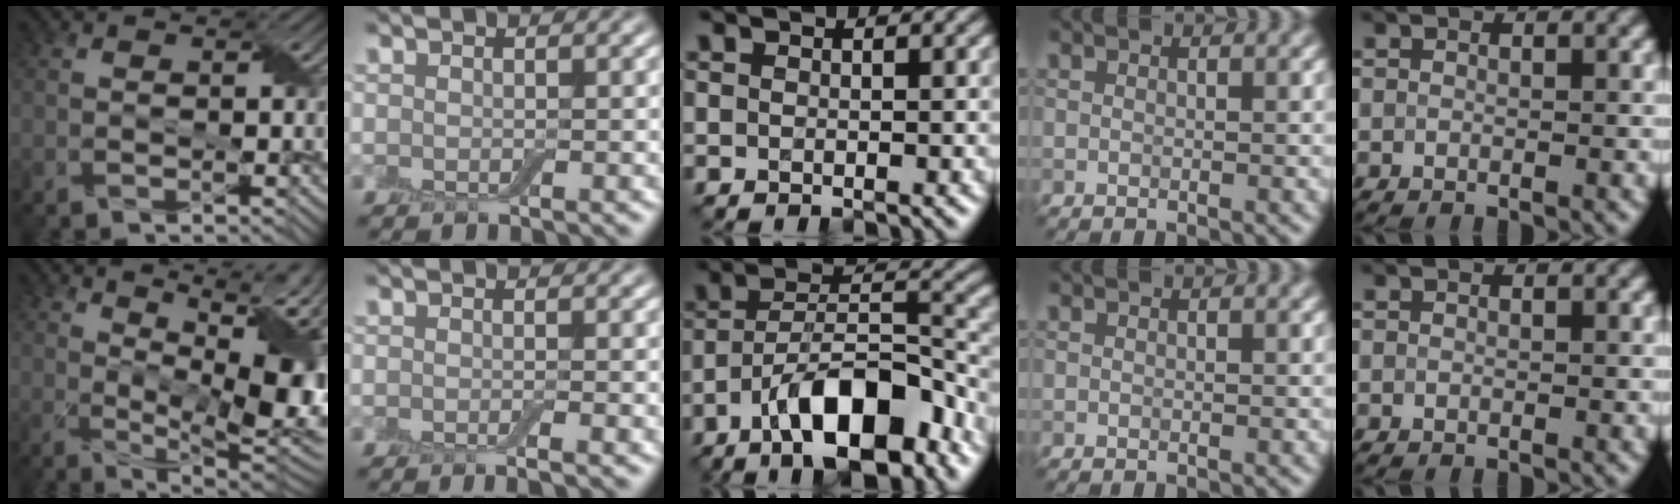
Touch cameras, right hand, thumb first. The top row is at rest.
{"thumb": {"total": 15.4, "force": [4.2, 5.2, 13.9], "torque": [-0.198, 0.020, 0.072]}, "index": {"total": 2.0, "force": [-0.6, 0.4, 1.8], "torque": [-0.020, -0.004, -0.010]}, "middle": {"total": 10.6, "force": [-6.1, 3.9, 7.7], "torque": [-0.117, 0.014, -0.110]}}